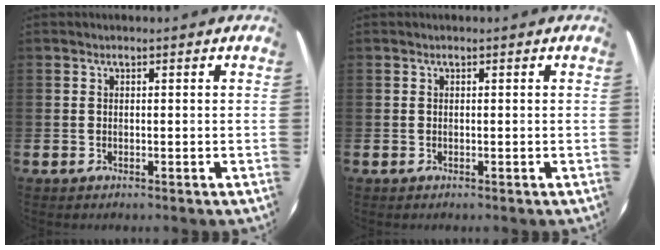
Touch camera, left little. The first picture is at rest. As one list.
[{"total": 0.0}]